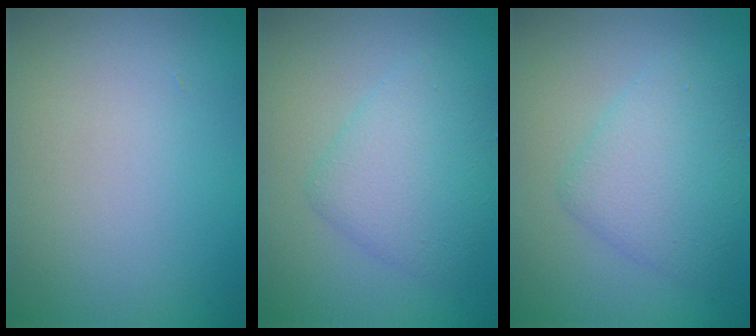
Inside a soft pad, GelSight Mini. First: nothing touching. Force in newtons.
{"total": 4.0, "press": 4.0, "slide": 0.1}
{"total": 4.0, "press": 4.0, "slide": 0.1}